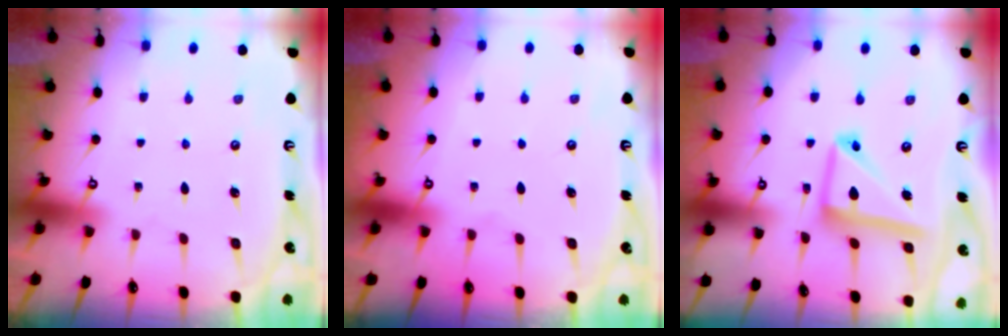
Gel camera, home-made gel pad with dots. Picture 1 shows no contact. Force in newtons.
{"total": 0.0}
{"total": 14.5, "press": 14.4, "slide": 1.4}